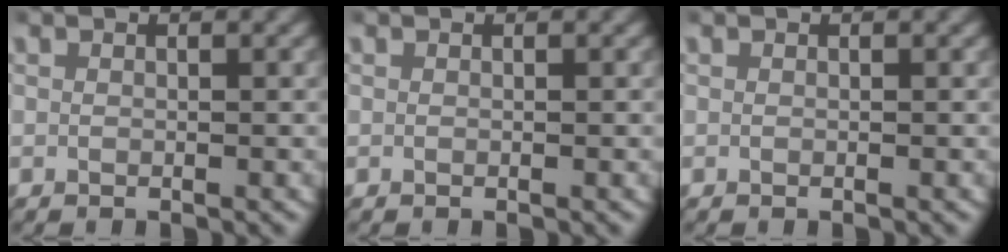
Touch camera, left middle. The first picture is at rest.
{"total": 0.0}
{"total": 0.0}